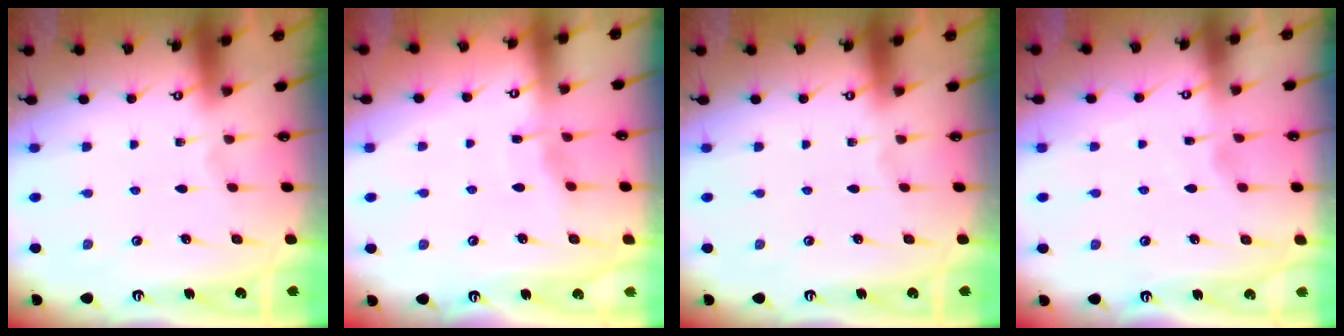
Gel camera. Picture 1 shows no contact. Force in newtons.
{"total": 4.1, "press": 4.1, "slide": 0.5}
{"total": 0.0}
{"total": 2.7, "press": 2.7, "slide": 0.3}